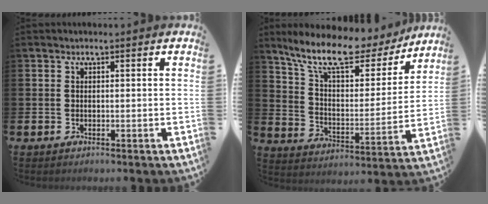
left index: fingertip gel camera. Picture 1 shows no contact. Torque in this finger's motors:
{"motor_torque": [1.09, -1.05, 1.05, 0.21]}